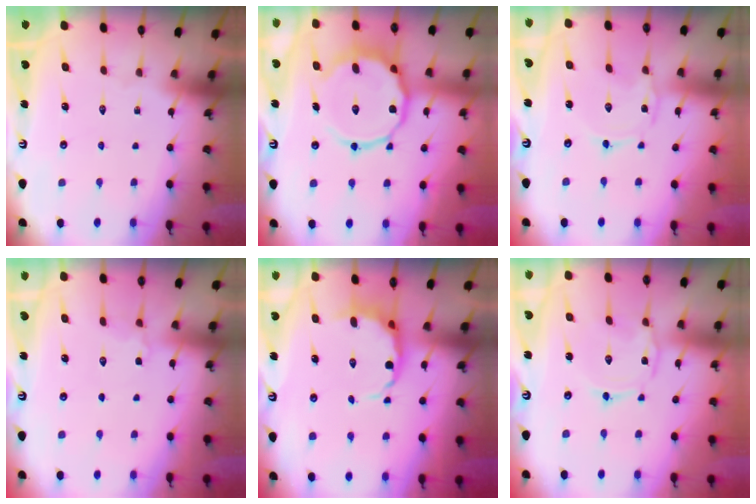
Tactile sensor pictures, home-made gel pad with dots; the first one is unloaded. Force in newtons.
{"total": 13.7, "press": 13.6, "slide": 1.2}
{"total": 0.8, "press": 0.8, "slide": 0.2}
{"total": 4.4, "press": 4.2, "slide": 1.2}
{"total": 5.9, "press": 5.4, "slide": 2.3}
{"total": 1.7, "press": 1.7, "slide": 0.4}